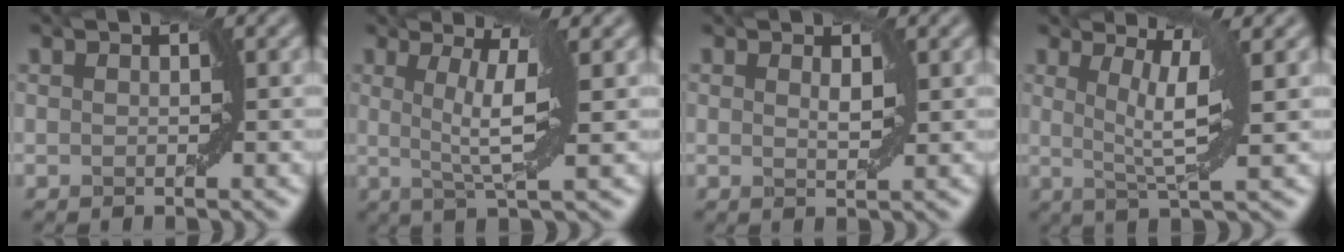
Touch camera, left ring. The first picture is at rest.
{"total": 4.5, "force": [0.3, 0.5, 4.4], "torque": [-0.085, 0.001, 0.012]}
{"total": 0.7, "force": [0.4, 0.2, 0.5], "torque": [-0.007, 0.000, 0.015]}
{"total": 4.3, "force": [0.5, 0.6, 4.3], "torque": [-0.082, -0.001, 0.016]}